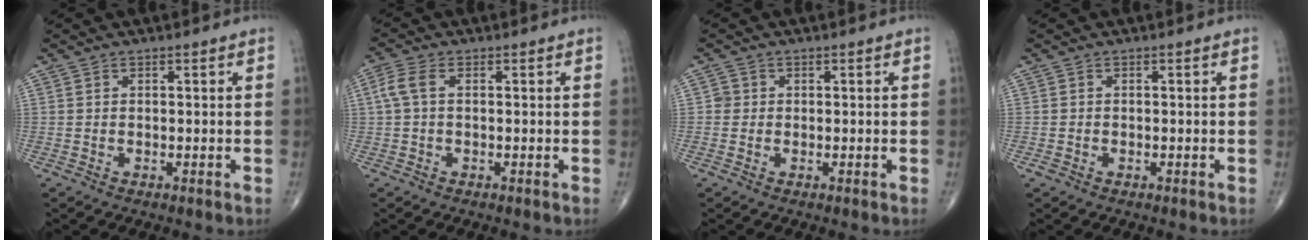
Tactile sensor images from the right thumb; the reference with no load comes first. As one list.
[{"total": 3.7, "force": [0.4, 1.9, 3.1], "torque": [-0.086, 0.012, 0.005]}, {"total": 1.3, "force": [0.0, 1.3, 0.2], "torque": [0.004, 0.004, -0.002]}, {"total": 0.6, "force": [-0.3, 0.4, 0.4], "torque": [-0.015, 0.003, -0.004]}]